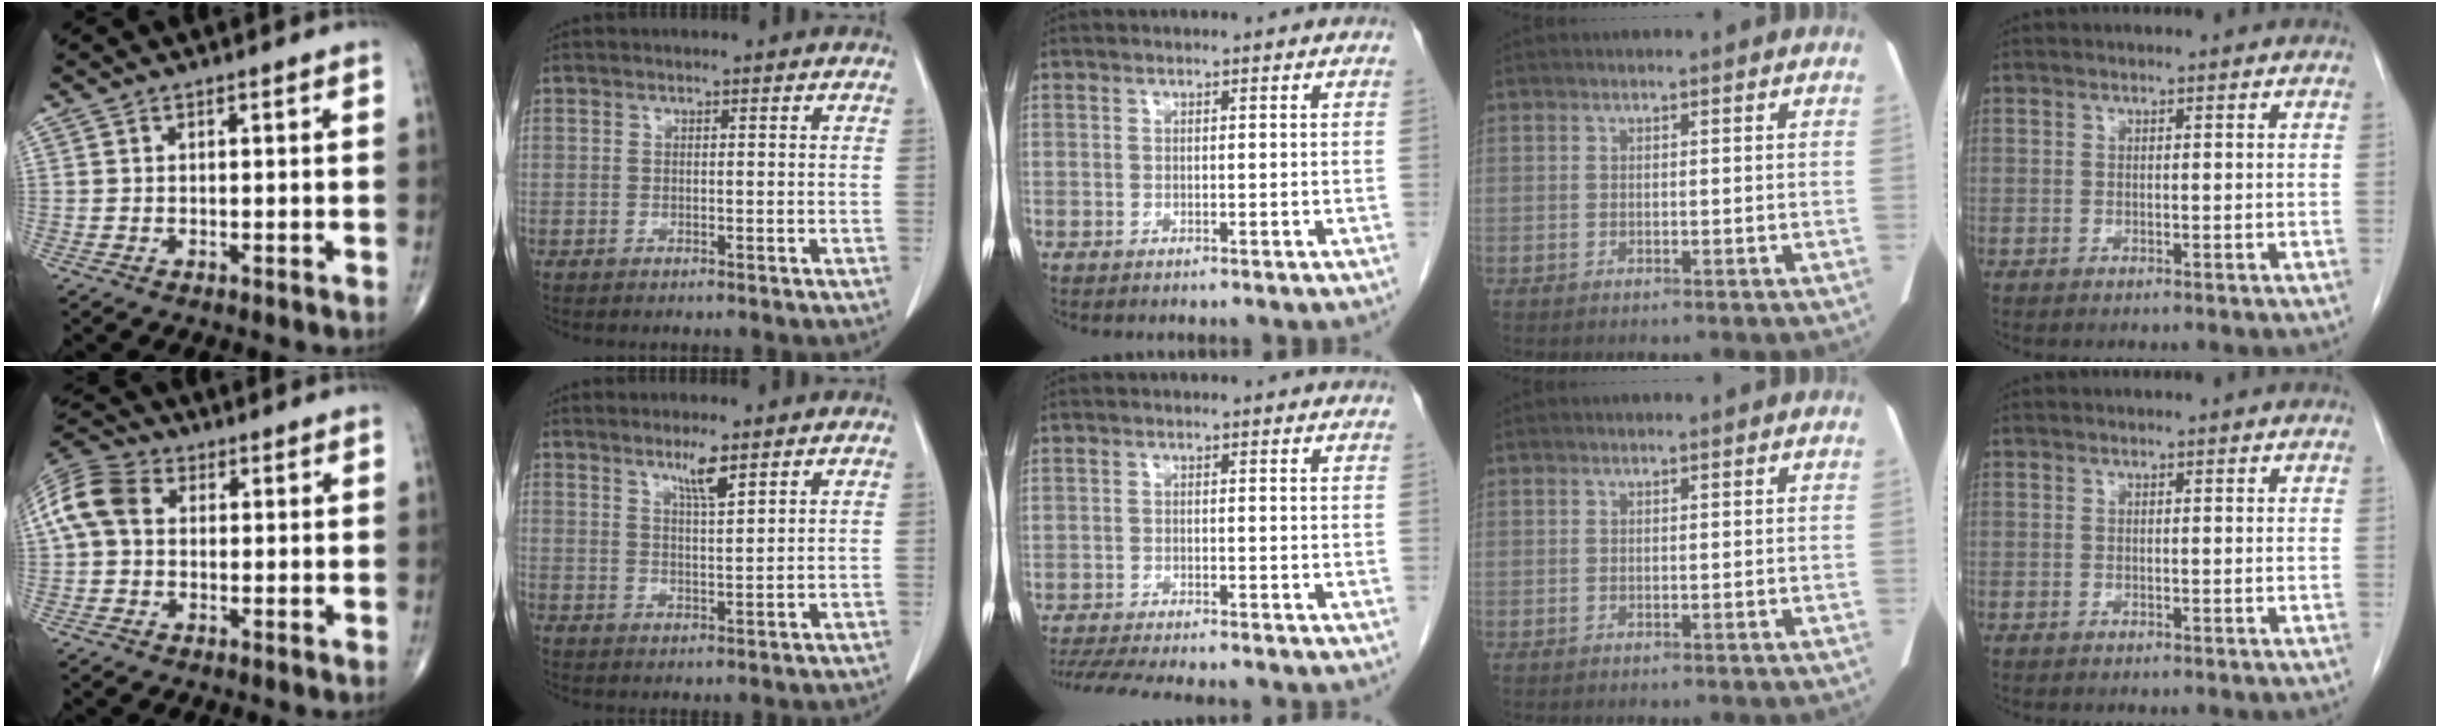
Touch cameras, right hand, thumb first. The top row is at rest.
{"thumb": {"total": 9.0, "force": [1.1, 6.7, 6.0], "torque": [-0.127, 0.032, 0.012]}, "index": {"total": 3.7, "force": [2.6, -0.1, 2.7], "torque": [-0.053, -0.006, 0.049]}, "middle": {"total": 13.1, "force": [-11.7, 1.7, 5.6], "torque": [-0.095, -0.017, -0.167]}}